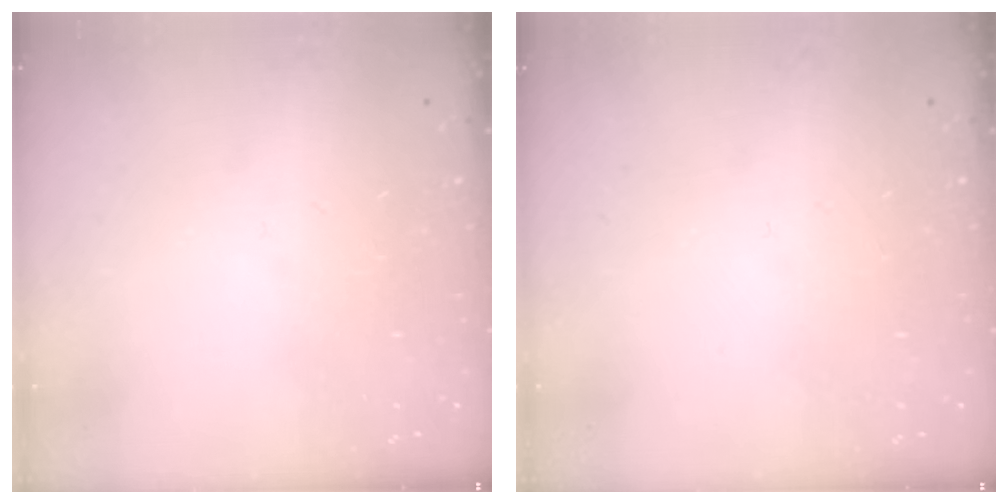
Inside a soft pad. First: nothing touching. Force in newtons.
{"total": 0.0}